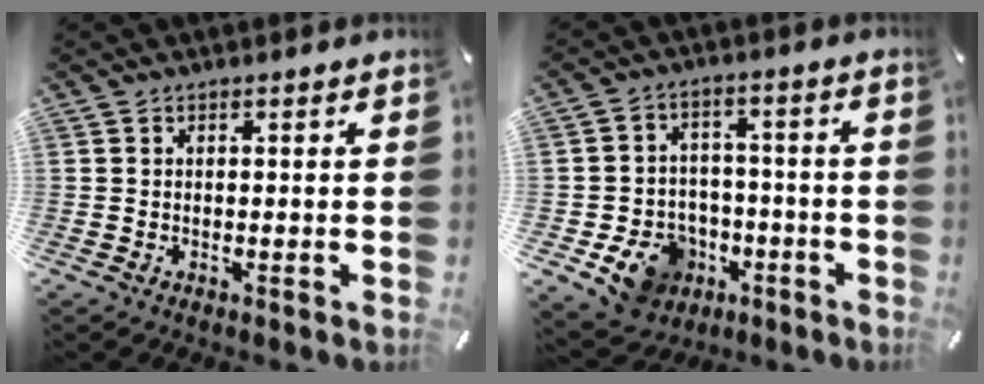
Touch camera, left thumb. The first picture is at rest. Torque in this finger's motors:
{"motor_torque": [1.40, 1.72, 0.13, 0.09, 0.14]}